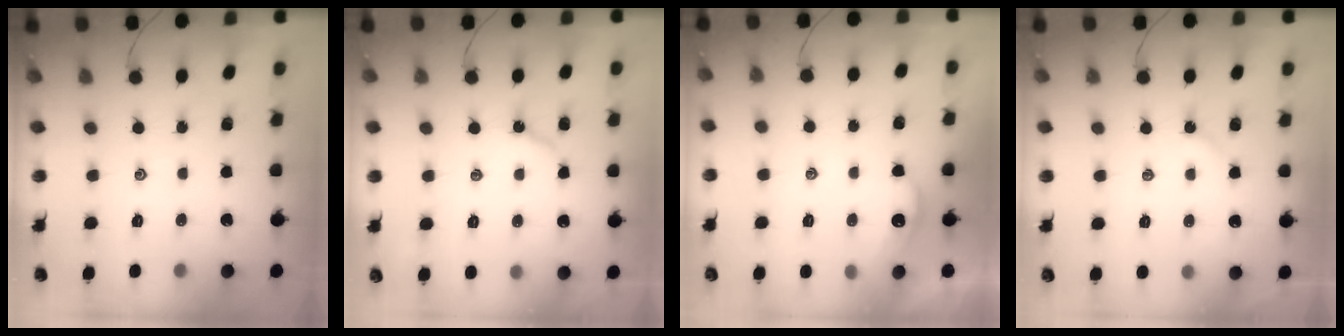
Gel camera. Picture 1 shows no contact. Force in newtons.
{"total": 3.5, "press": 3.5, "slide": 0.6}
{"total": 2.6, "press": 2.6, "slide": 0.3}
{"total": 2.7, "press": 2.7, "slide": 0.5}